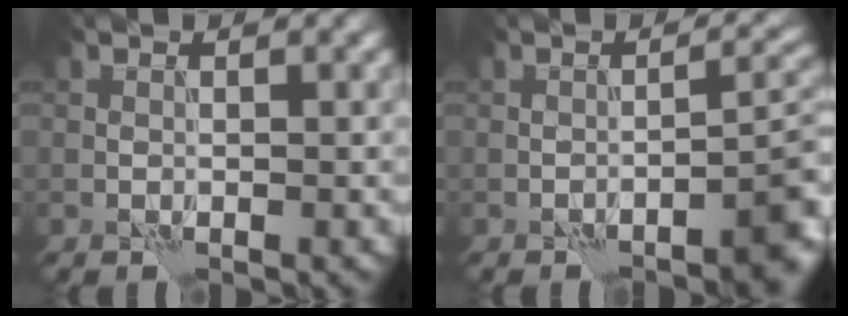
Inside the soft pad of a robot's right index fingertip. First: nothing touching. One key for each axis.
{"total": 4.4, "fx": -2.6, "fy": 0.8, "fz": 3.5, "tx": -0.039, "ty": 0.018, "tz": -0.036}